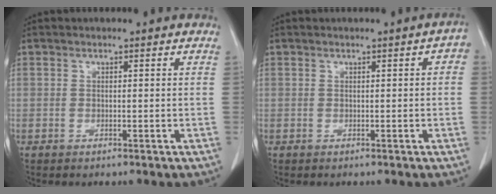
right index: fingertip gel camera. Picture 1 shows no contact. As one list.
[{"total": 2.0, "force": [0.3, 0.5, 1.9], "torque": [-0.018, 0.008, 0.004]}]